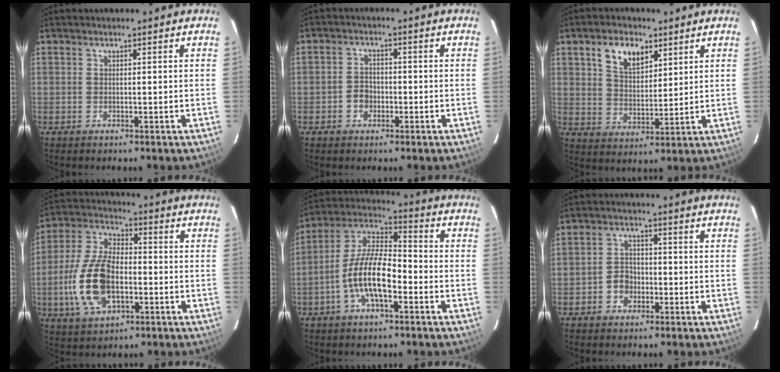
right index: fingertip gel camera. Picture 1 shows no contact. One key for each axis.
{"total": 3.3, "fx": -1.4, "fy": 2.8, "fz": 1.2, "tx": -0.025, "ty": 0.008, "tz": -0.021}
{"total": 8.3, "fx": 4.2, "fy": 3.5, "fz": 6.2, "tx": -0.117, "ty": 0.011, "tz": 0.080}
{"total": 15.2, "fx": -3.6, "fy": 8.2, "fz": 12.2, "tx": -0.261, "ty": 0.006, "tz": -0.063}
{"total": 12.6, "fx": -4.5, "fy": 4.6, "fz": 10.8, "tx": -0.221, "ty": 0.005, "tz": -0.086}
{"total": 4.1, "fx": -1.8, "fy": 3.4, "fz": 1.4, "tx": -0.029, "ty": 0.011, "tz": -0.026}